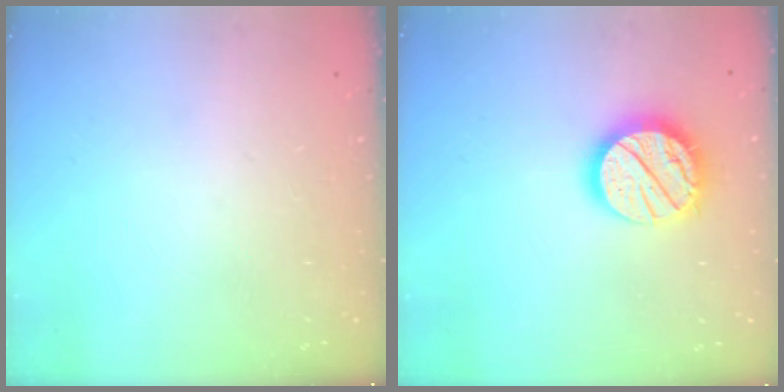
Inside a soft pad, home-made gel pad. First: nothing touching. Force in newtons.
{"total": 17.5, "press": 17.4, "slide": 1.4}